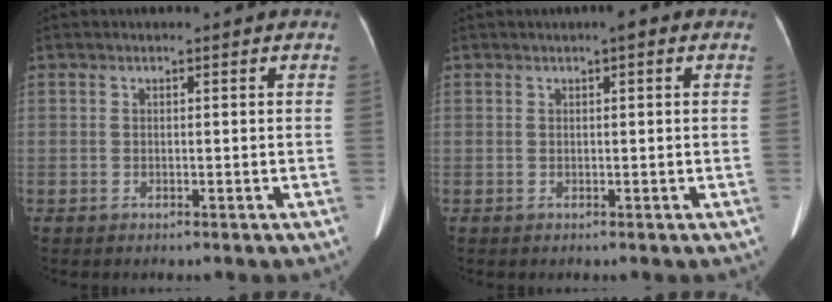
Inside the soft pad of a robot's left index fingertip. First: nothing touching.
{"total": 1.4, "force": [0.6, 0.4, 1.1], "torque": [-0.016, 0.015, 0.007]}